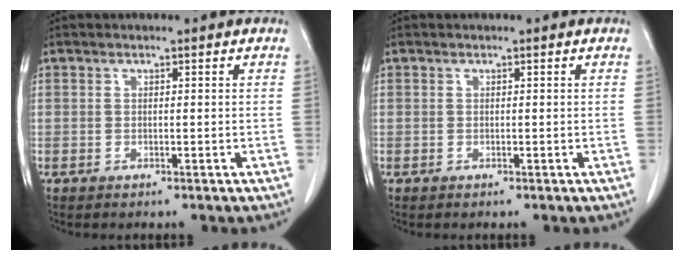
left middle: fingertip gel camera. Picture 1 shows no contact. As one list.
[{"total": 0.0}]